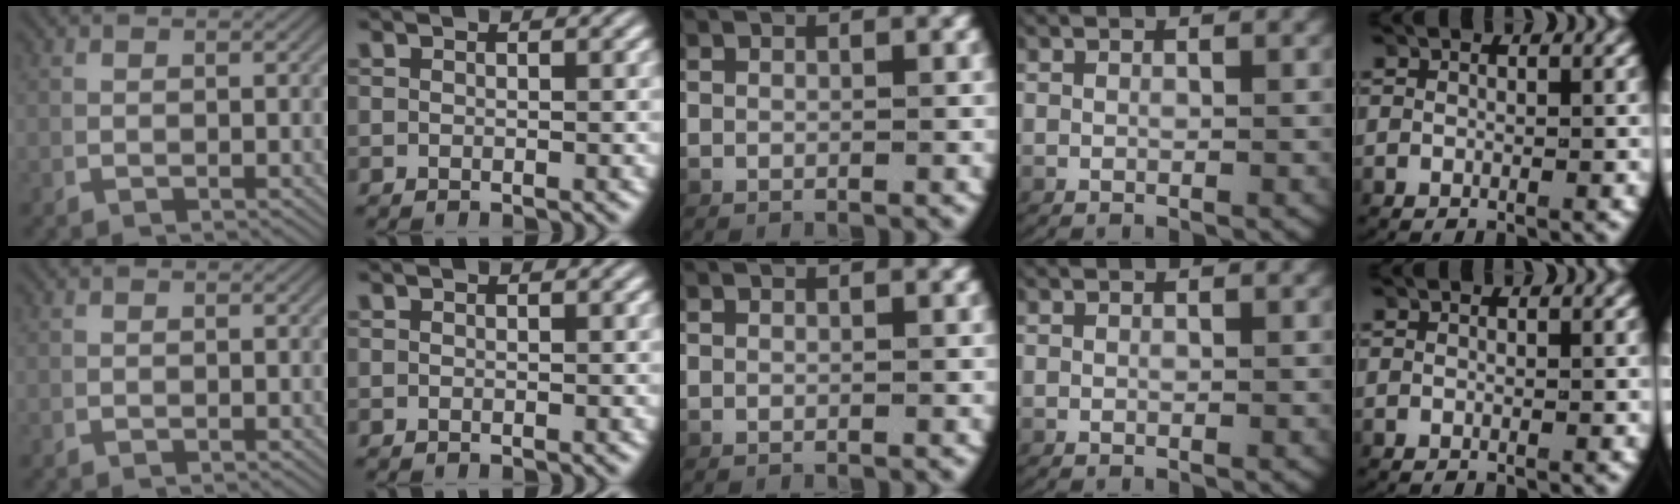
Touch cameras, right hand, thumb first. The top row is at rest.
{}